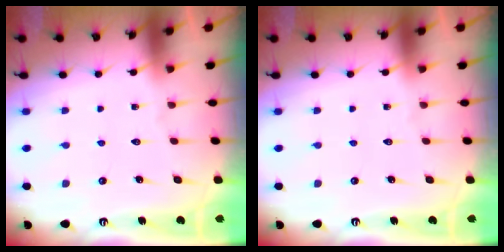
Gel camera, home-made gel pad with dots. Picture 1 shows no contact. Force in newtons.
{"total": 0.0}